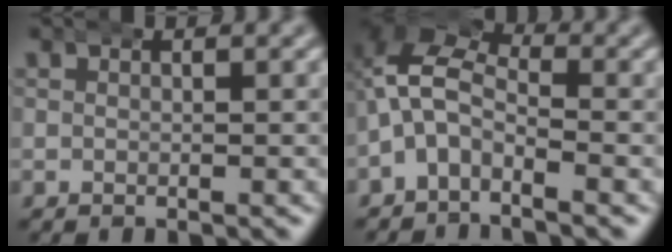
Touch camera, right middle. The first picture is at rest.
{"total": 7.2, "force": [-0.3, 6.2, 3.7], "torque": [-0.076, -0.004, -0.029]}